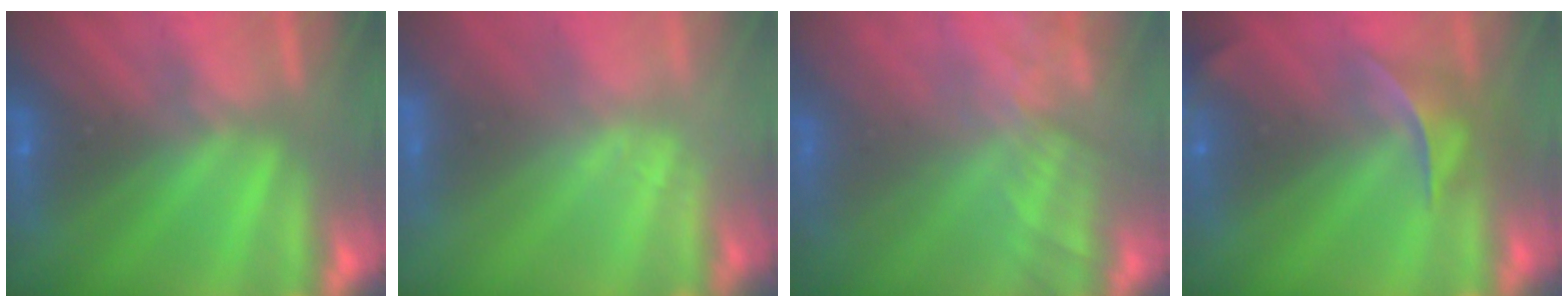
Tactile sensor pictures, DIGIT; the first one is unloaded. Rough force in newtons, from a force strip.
{"total": 2.4}
{"total": 9.0}
{"total": 8.9}